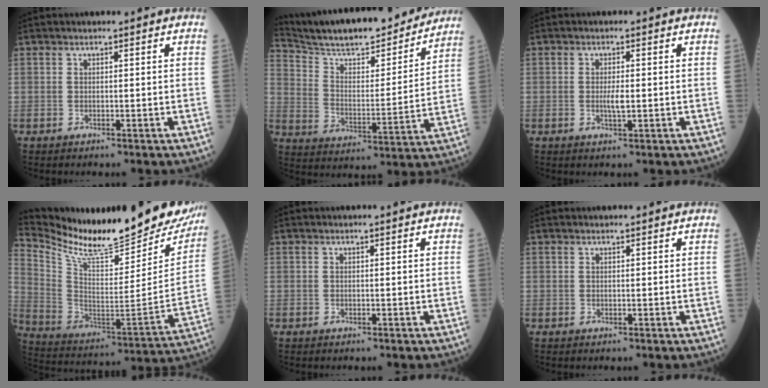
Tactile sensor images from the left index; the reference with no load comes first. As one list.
[{"total": 22.3, "force": [20.1, 3.1, 9.1], "torque": [-0.151, -0.014, 0.298]}, {"total": 1.9, "force": [-0.4, 0.3, 1.9], "torque": [-0.038, -0.005, -0.006]}, {"total": 27.3, "force": [24.4, 4.8, 11.2], "torque": [-0.201, -0.086, 0.354]}, {"total": 0.5, "force": [0.5, -0.1, 0.1], "torque": [-0.004, 0.002, 0.006]}, {"total": 1.5, "force": [1.5, 0.0, 0.2], "torque": [-0.006, 0.006, 0.019]}]